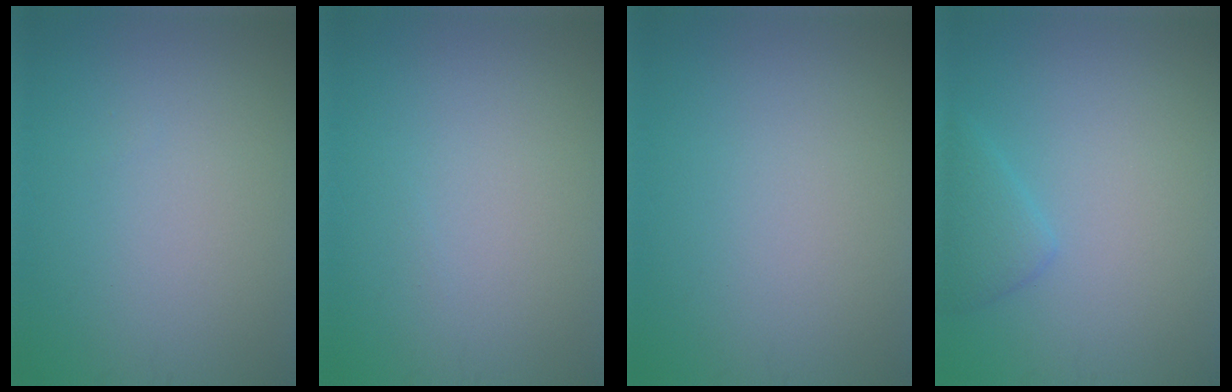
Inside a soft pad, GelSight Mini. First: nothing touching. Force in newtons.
{"total": 0.0}
{"total": 0.0}
{"total": 2.0, "press": 2.0, "slide": 0.1}